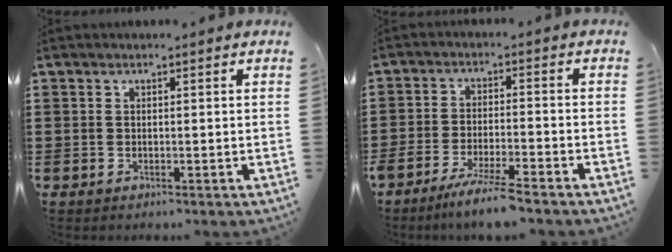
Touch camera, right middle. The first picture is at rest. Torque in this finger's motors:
{"motor_torque": [1.45, -0.69, 0.31, 0.13]}